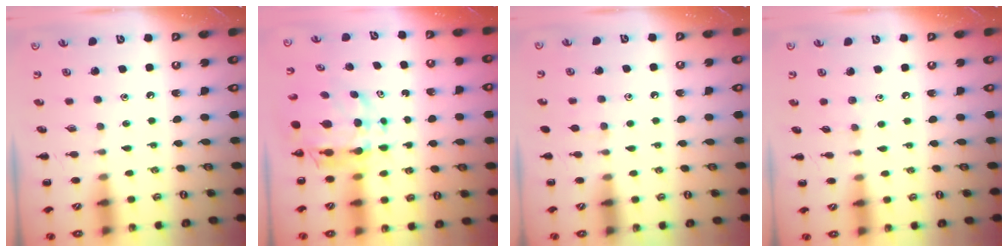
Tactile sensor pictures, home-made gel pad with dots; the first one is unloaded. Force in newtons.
{"total": 7.2, "press": 6.7, "slide": 2.7}
{"total": 4.1, "press": 3.7, "slide": 1.6}
{"total": 3.3, "press": 3.0, "slide": 1.4}